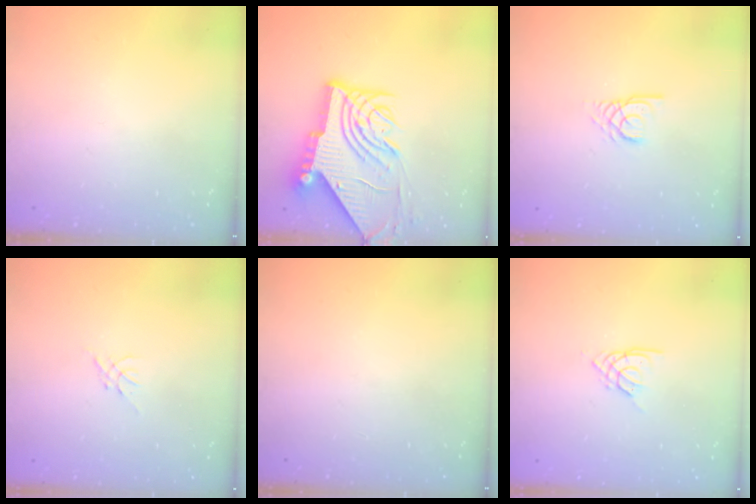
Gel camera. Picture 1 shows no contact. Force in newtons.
{"total": 14.9, "press": 14.8, "slide": 1.9}
{"total": 2.9, "press": 2.9, "slide": 0.1}
{"total": 0.5, "press": 0.4, "slide": 0.3}
{"total": 0.0}
{"total": 3.2, "press": 3.1, "slide": 0.7}